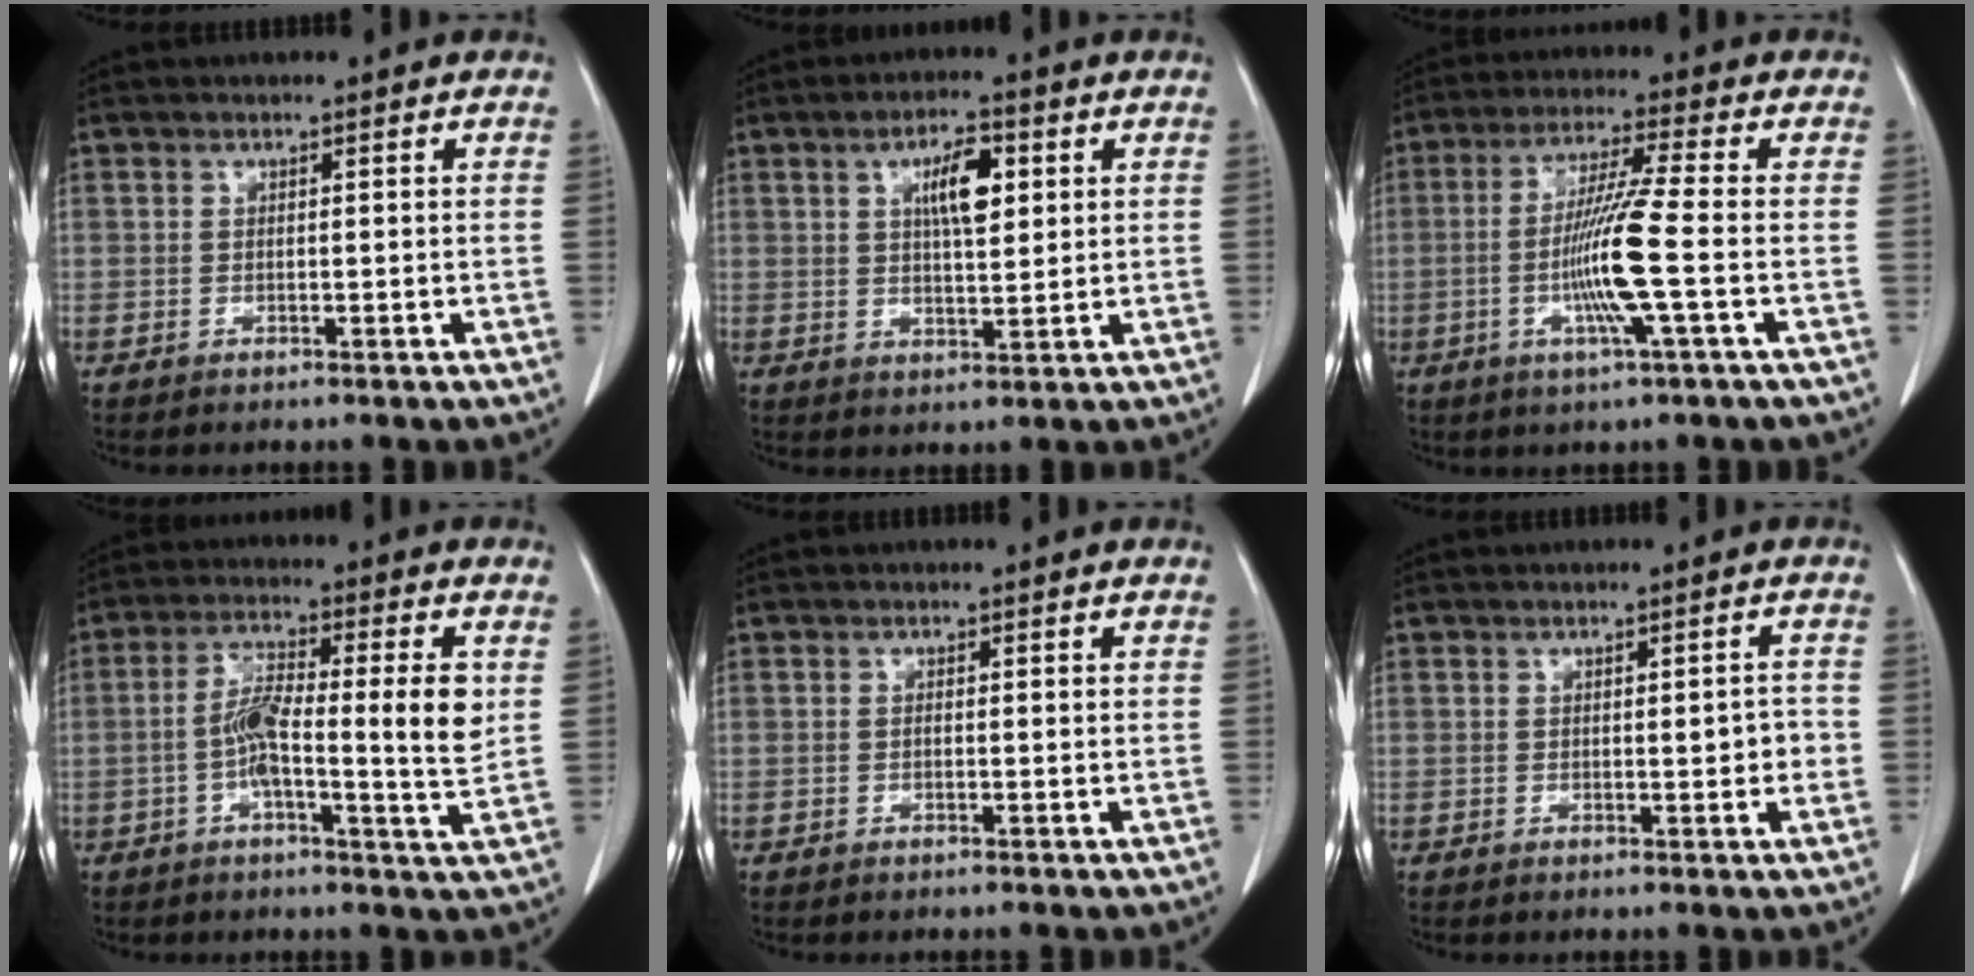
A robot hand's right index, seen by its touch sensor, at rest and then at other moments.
{"total": 6.5, "force": [2.1, 2.0, 5.8], "torque": [-0.100, 0.004, 0.037]}
{"total": 10.2, "force": [-2.0, -1.2, 10.0], "torque": [-0.197, -0.010, -0.044]}
{"total": 10.5, "force": [0.1, 1.1, 10.4], "torque": [-0.183, 0.012, -0.008]}
{"total": 0.5, "force": [0.0, 0.1, 0.5], "torque": [-0.012, -0.001, 0.002]}
{"total": 2.5, "force": [-0.2, 0.7, 2.4], "torque": [-0.034, 0.001, -0.001]}